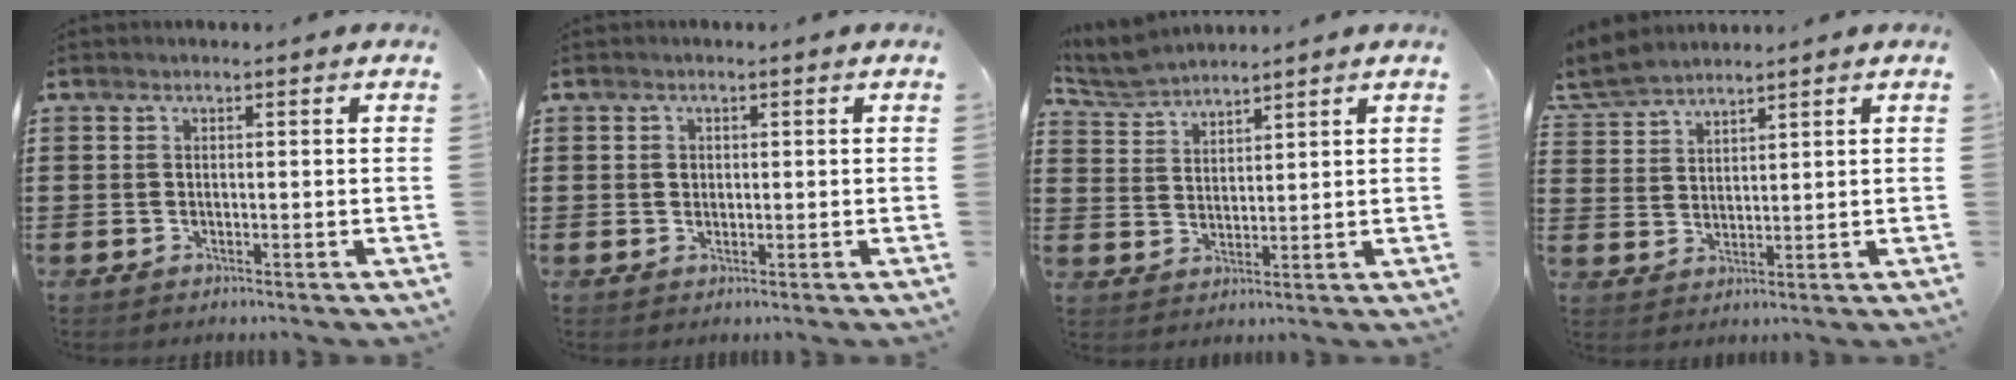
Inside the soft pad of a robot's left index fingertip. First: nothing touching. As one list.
[{"total": 1.0, "force": [0.3, 0.9, 0.3], "torque": [-0.010, 0.004, 0.005]}, {"total": 4.9, "force": [4.7, 0.7, 0.8], "torque": [-0.034, -0.012, 0.089]}, {"total": 4.6, "force": [4.4, 1.1, 1.0], "torque": [-0.039, -0.010, 0.081]}]